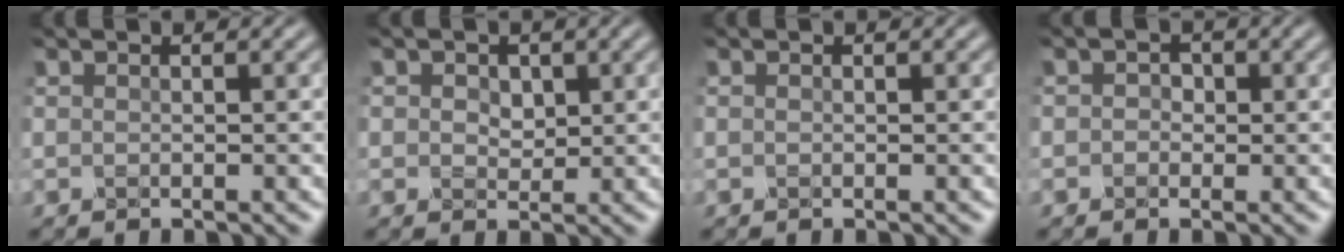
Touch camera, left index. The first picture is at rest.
{"total": 2.0, "force": [0.3, 1.6, 1.1], "torque": [-0.026, -0.001, -0.004]}
{"total": 0.0}
{"total": 1.5, "force": [-0.2, 1.4, 0.6], "torque": [-0.007, 0.006, -0.015]}